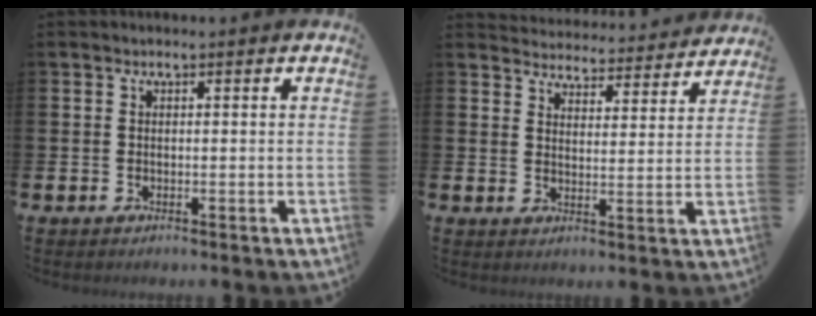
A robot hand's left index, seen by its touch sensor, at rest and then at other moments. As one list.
[{"total": 4.4, "force": [4.3, 0.8, 0.3], "torque": [-0.022, -0.041, 0.070]}]